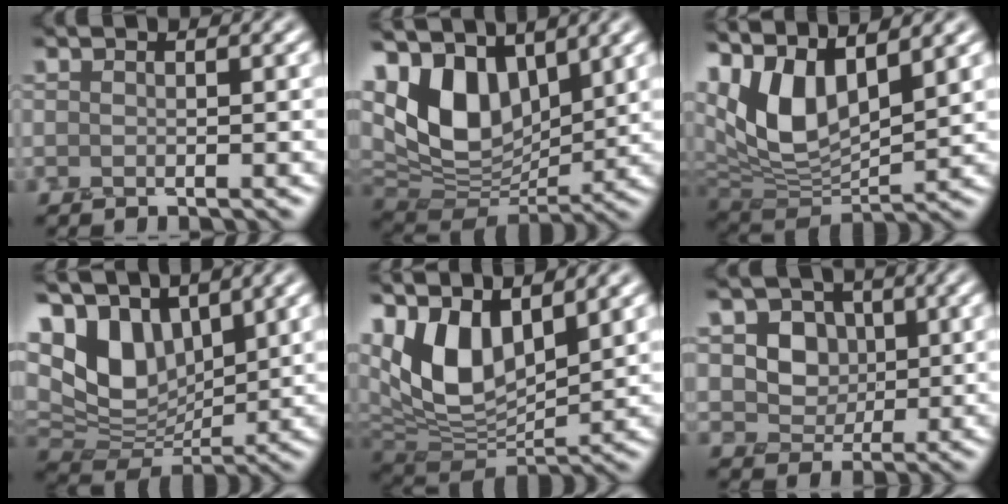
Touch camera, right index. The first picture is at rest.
{"total": 9.8, "force": [4.0, 5.8, 6.8], "torque": [-0.152, -0.003, 0.070]}
{"total": 10.1, "force": [4.2, 4.8, 7.8], "torque": [-0.174, 0.005, 0.080]}
{"total": 8.9, "force": [4.1, 5.3, 5.9], "torque": [-0.137, 0.002, 0.072]}
{"total": 10.1, "force": [4.1, 5.1, 7.6], "torque": [-0.162, 0.001, 0.078]}
{"total": 5.2, "force": [1.6, 4.3, 2.5], "torque": [-0.049, -0.003, 0.022]}